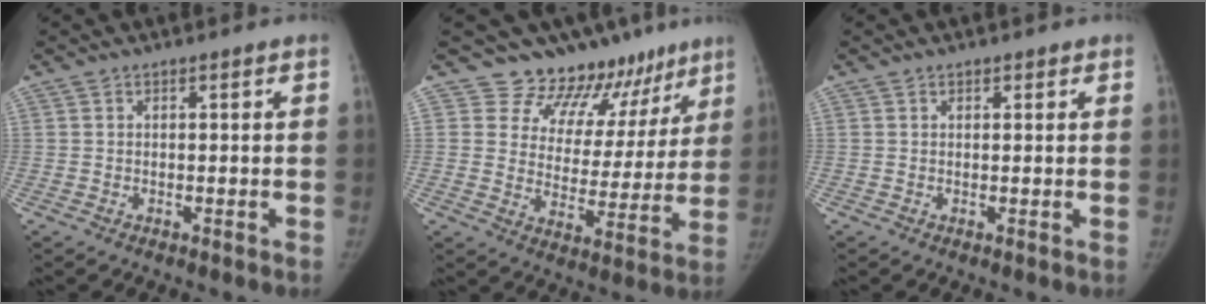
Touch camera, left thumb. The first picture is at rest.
{"total": 13.6, "force": [11.1, 7.4, 3.0], "torque": [0.018, -0.080, 0.143]}
{"total": 0.9, "force": [0.6, 0.6, 0.2], "torque": [0.010, -0.003, 0.004]}